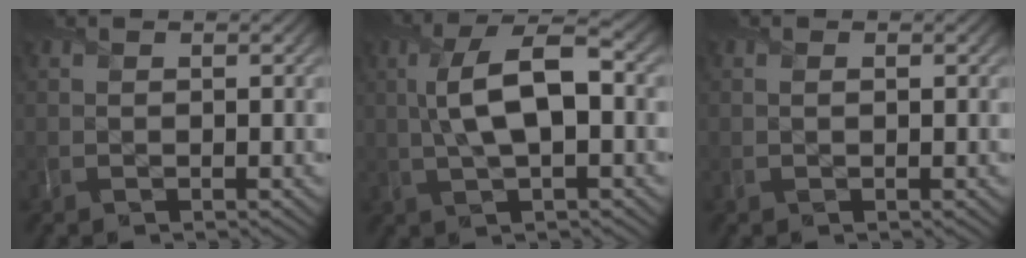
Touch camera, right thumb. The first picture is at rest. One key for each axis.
{"total": 8.5, "fx": 0.5, "fy": 3.2, "fz": 7.9, "tx": -0.161, "ty": 0.014, "tz": 0.004}
{"total": 0.0}